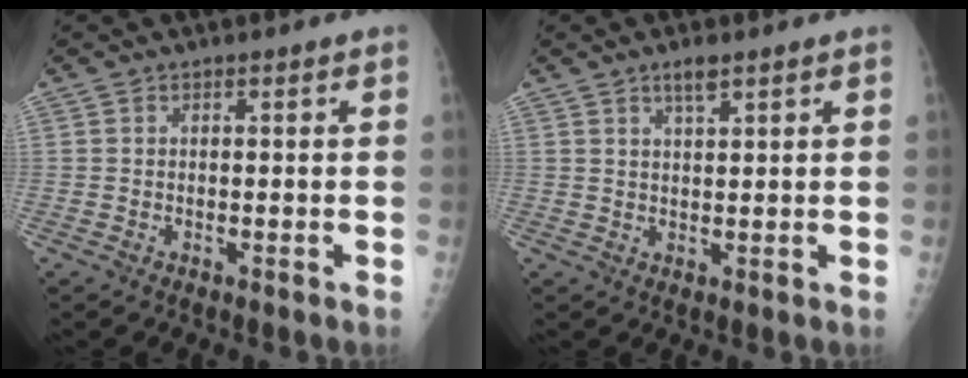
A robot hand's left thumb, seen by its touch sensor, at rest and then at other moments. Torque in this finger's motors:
{"motor_torque": [0.65, 0.35, 0.45, -0.12, 0.02]}